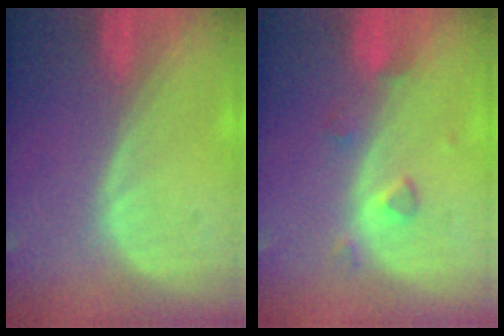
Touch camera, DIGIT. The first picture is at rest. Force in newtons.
{"total": 3.0, "press": 2.8, "slide": 0.9}